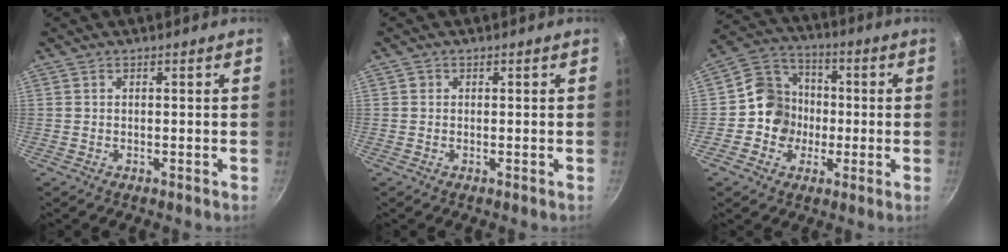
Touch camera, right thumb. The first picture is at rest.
{"total": 0.6, "force": [0.1, 0.6, 0.1], "torque": [0.001, 0.002, 0.001]}
{"total": 10.9, "force": [-1.4, 10.0, 3.9], "torque": [-0.024, 0.032, -0.036]}